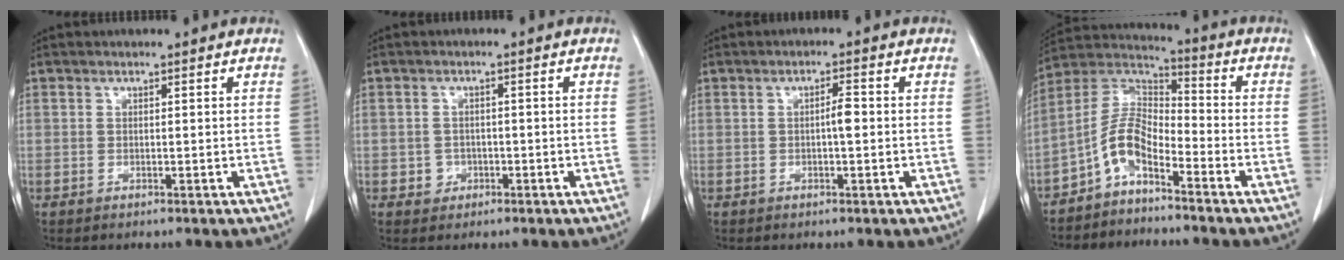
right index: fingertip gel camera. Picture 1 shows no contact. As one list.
[{"total": 2.0, "force": [-0.7, 1.9, 0.3], "torque": [0.001, 0.009, -0.007]}, {"total": 2.0, "force": [-0.1, 0.2, 2.0], "torque": [-0.035, 0.003, -0.002]}, {"total": 7.5, "force": [-4.6, 2.7, 5.4], "torque": [-0.115, 0.027, -0.095]}]